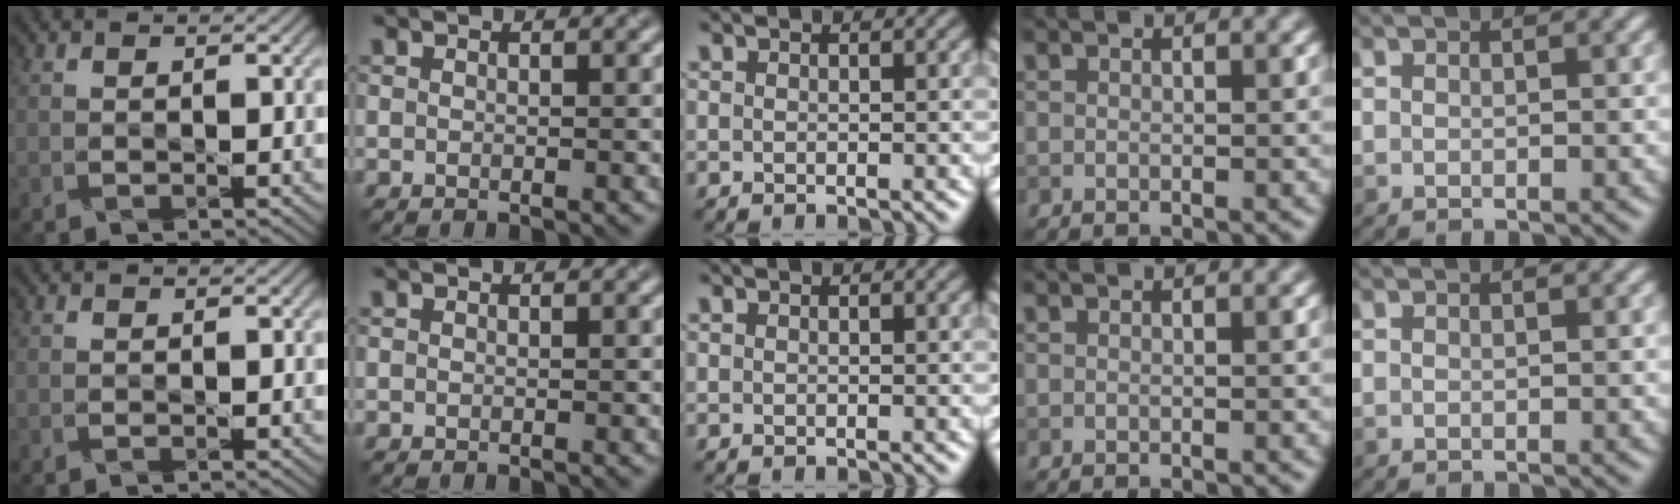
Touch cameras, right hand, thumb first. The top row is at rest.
{}